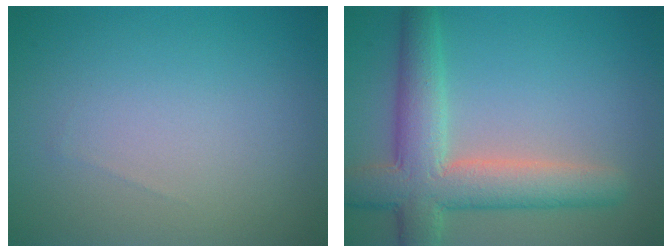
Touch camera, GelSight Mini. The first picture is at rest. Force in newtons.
{"total": 7.1, "press": 7.1, "slide": 0.5}